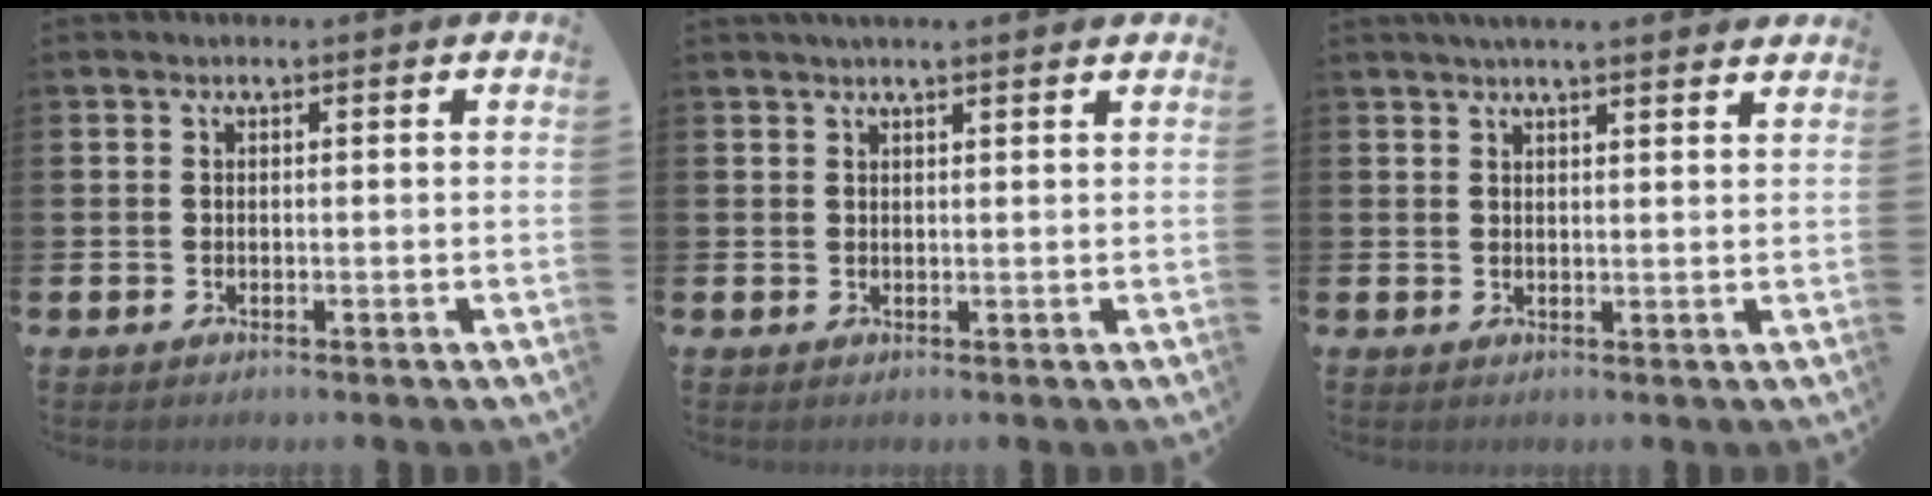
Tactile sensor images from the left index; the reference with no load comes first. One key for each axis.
{"total": 1.7, "fx": 1.6, "fy": -0.1, "fz": 0.5, "tx": -0.011, "ty": -0.003, "tz": 0.028}
{"total": 3.2, "fx": 3.1, "fy": -0.2, "fz": 0.8, "tx": -0.022, "ty": -0.009, "tz": 0.056}